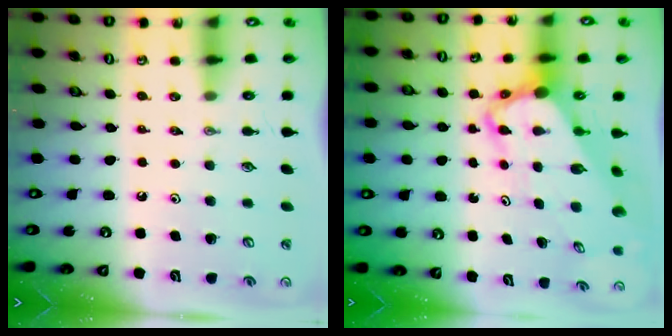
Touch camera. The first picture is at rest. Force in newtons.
{"total": 5.0, "press": 4.9, "slide": 0.4}